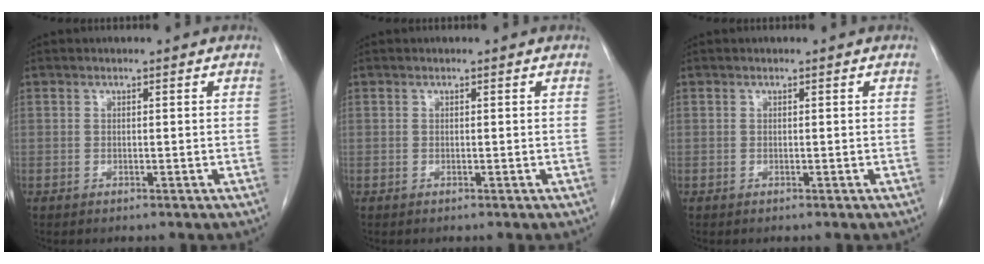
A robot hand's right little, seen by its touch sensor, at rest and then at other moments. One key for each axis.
{"total": 0.0}
{"total": 0.0}